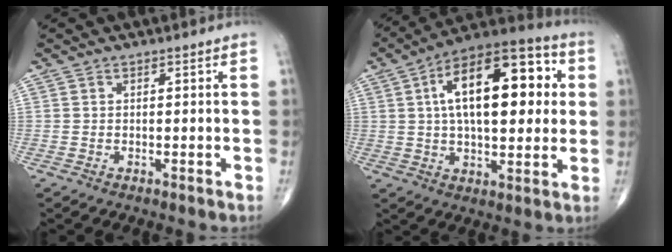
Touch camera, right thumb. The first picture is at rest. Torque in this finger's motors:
{"motor_torque": [0.71, 4.29, 2.25, 0.46, 0.40]}